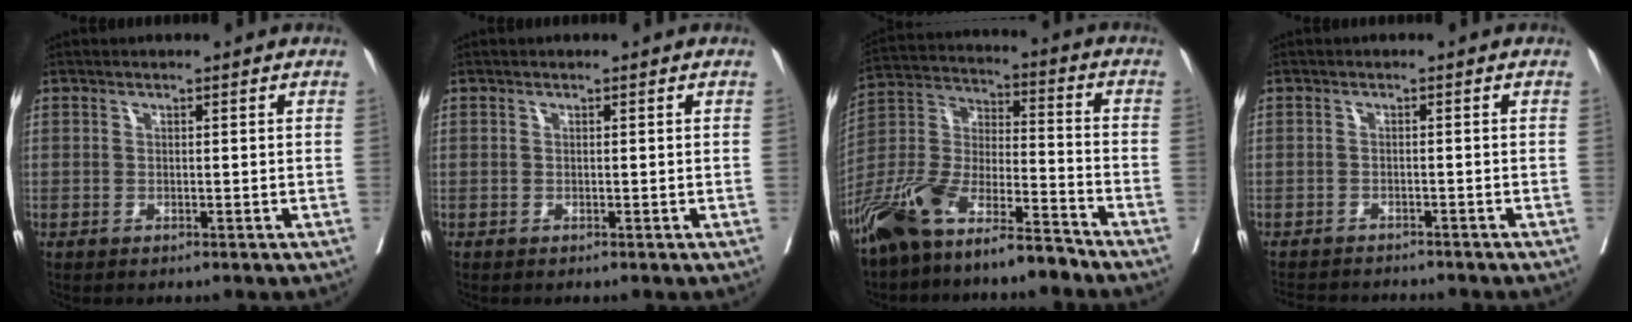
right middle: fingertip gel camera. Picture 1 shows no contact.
{"total": 0.0}
{"total": 13.9, "force": [-11.0, 3.0, 7.9], "torque": [-0.163, 0.011, -0.209]}
{"total": 8.2, "force": [-7.7, 1.5, 2.3], "torque": [-0.035, -0.006, -0.105]}